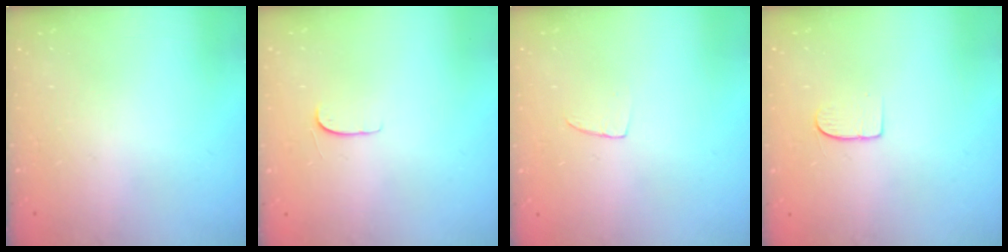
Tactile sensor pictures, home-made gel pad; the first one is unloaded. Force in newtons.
{"total": 4.3, "press": 4.3, "slide": 0.5}
{"total": 4.3, "press": 4.3, "slide": 0.3}
{"total": 5.4, "press": 5.4, "slide": 0.4}